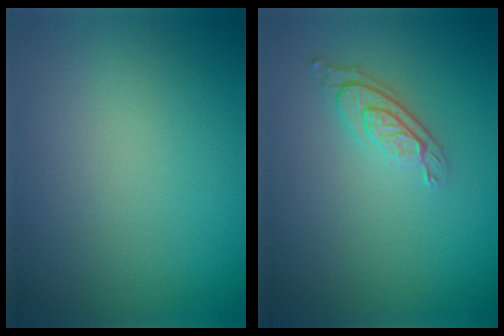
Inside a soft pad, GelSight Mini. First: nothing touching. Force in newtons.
{"total": 2.9, "press": 2.0, "slide": 2.0}